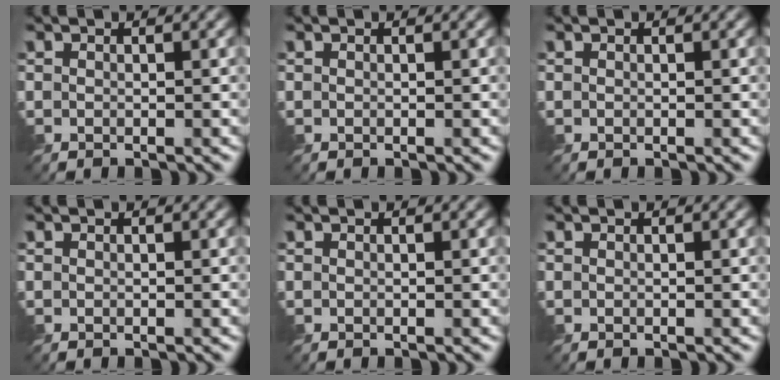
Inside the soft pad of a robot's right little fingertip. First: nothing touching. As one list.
[{"total": 0.0}, {"total": 0.0}, {"total": 0.0}, {"total": 0.0}, {"total": 0.0}]